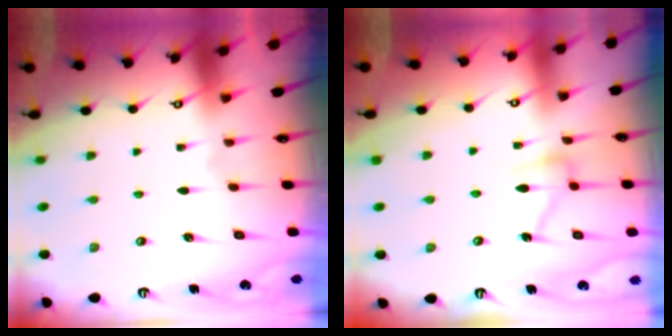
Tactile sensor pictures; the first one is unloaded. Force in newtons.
{"total": 10.4, "press": 10.4, "slide": 0.6}